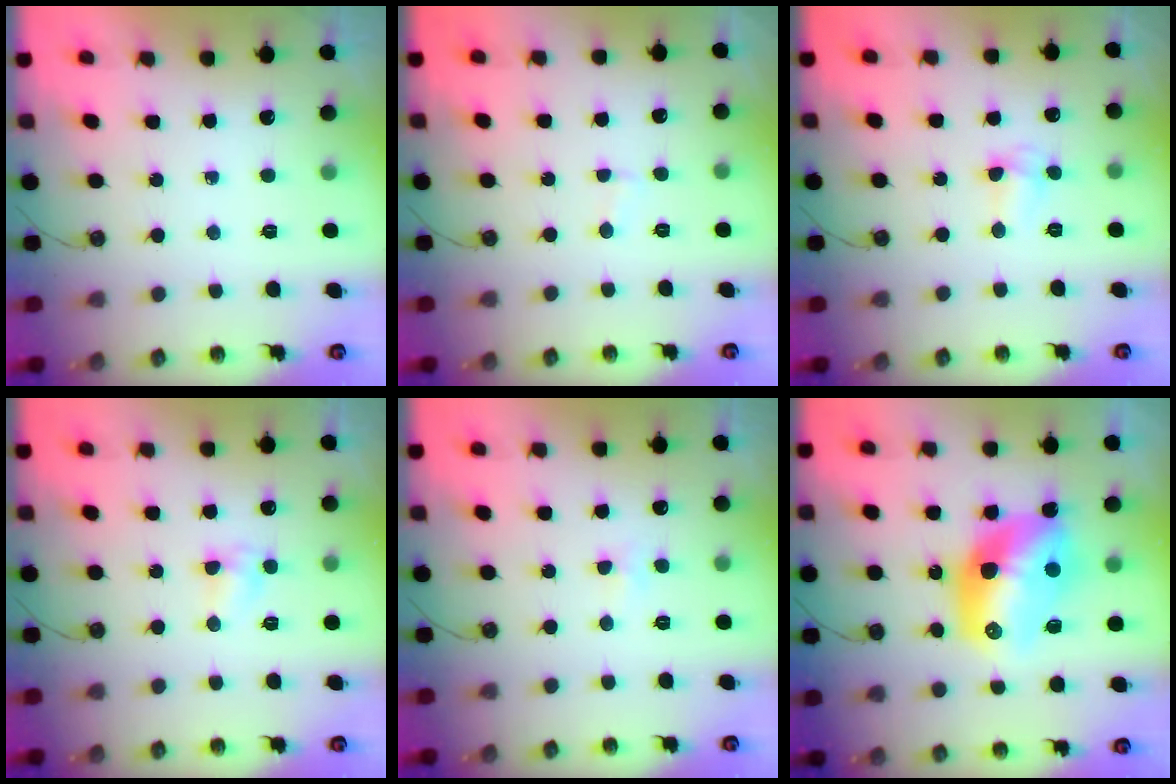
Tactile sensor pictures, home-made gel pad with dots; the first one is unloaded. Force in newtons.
{"total": 1.8, "press": 1.8, "slide": 0.1}
{"total": 3.8, "press": 3.8, "slide": 0.7}
{"total": 4.8, "press": 4.7, "slide": 0.5}
{"total": 4.3, "press": 2.7, "slide": 3.4}
{"total": 15.2, "press": 15.1, "slide": 1.3}